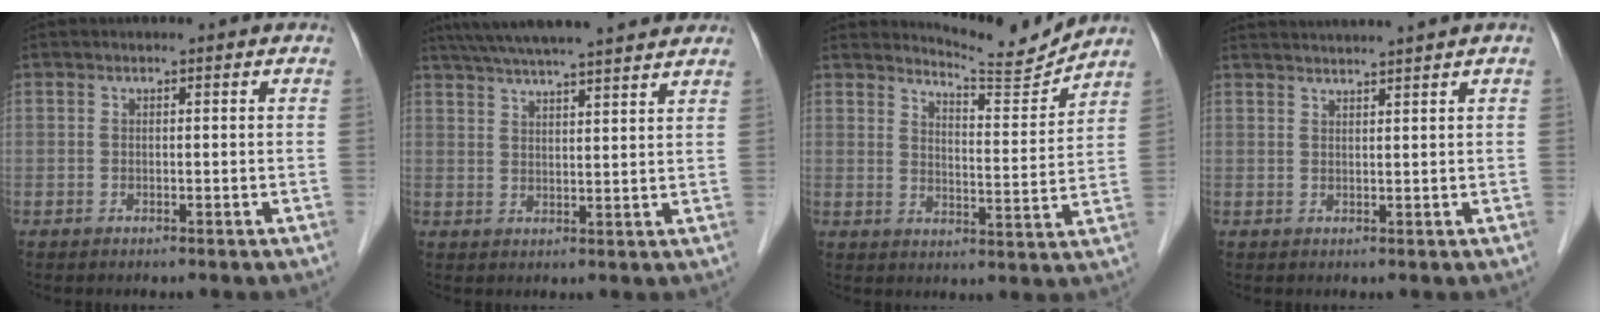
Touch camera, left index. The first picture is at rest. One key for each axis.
{"total": 17.7, "fx": 15.5, "fy": 1.0, "fz": 8.5, "tx": -0.144, "ty": 0.043, "tz": 0.217}
{"total": 7.3, "fx": 7.2, "fy": -0.9, "fz": -0.6, "tx": -0.012, "ty": -0.031, "tz": 0.110}
{"total": 5.5, "fx": 4.9, "fy": -1.7, "fz": 1.7, "tx": -0.021, "ty": 0.015, "tz": 0.073}